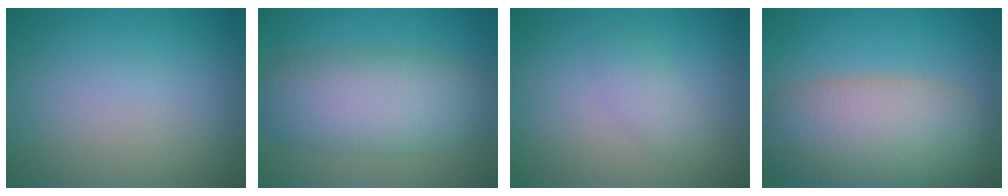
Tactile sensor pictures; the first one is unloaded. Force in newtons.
{"total": 7.2, "press": 7.2, "slide": 0.3}
{"total": 1.5, "press": 1.5, "slide": 0.0}
{"total": 9.3, "press": 9.3, "slide": 0.5}